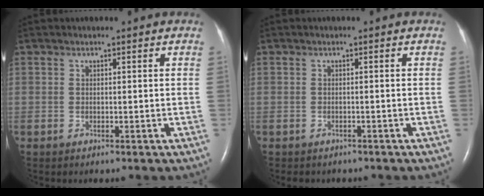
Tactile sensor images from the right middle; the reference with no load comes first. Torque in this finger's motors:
{"motor_torque": [0.02, 0.01, -0.01, -0.01]}